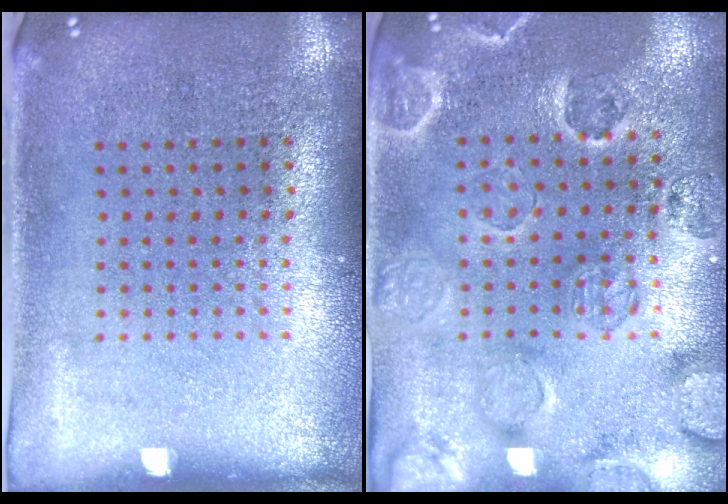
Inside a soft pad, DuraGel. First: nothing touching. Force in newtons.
{"total": 2.5, "press": 2.3, "slide": 1.0}